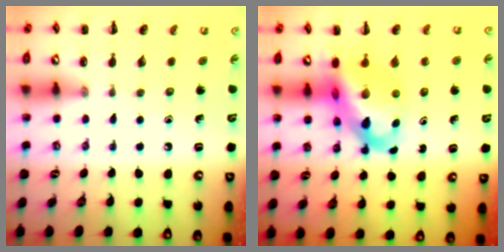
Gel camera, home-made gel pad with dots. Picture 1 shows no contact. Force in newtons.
{"total": 12.8, "press": 12.3, "slide": 3.4}